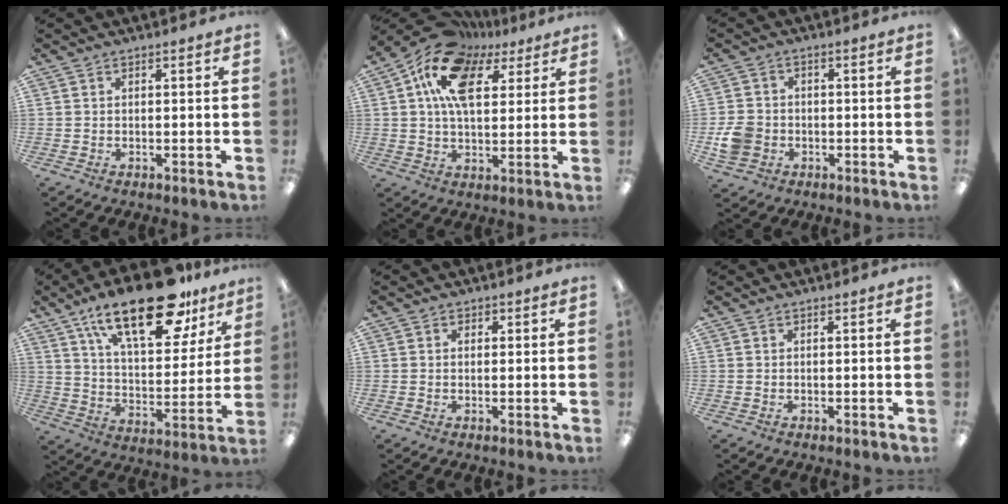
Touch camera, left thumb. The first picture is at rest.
{"total": 16.1, "force": [7.7, 9.3, 10.6], "torque": [-0.197, -0.022, 0.139]}
{"total": 6.2, "force": [-1.9, 5.2, 2.7], "torque": [-0.049, 0.011, -0.032]}
{"total": 24.2, "force": [15.9, 10.0, 15.4], "torque": [-0.238, -0.086, 0.266]}
{"total": 0.9, "force": [0.2, 0.7, 0.4], "torque": [0.001, 0.000, 0.001]}
{"total": 0.0}